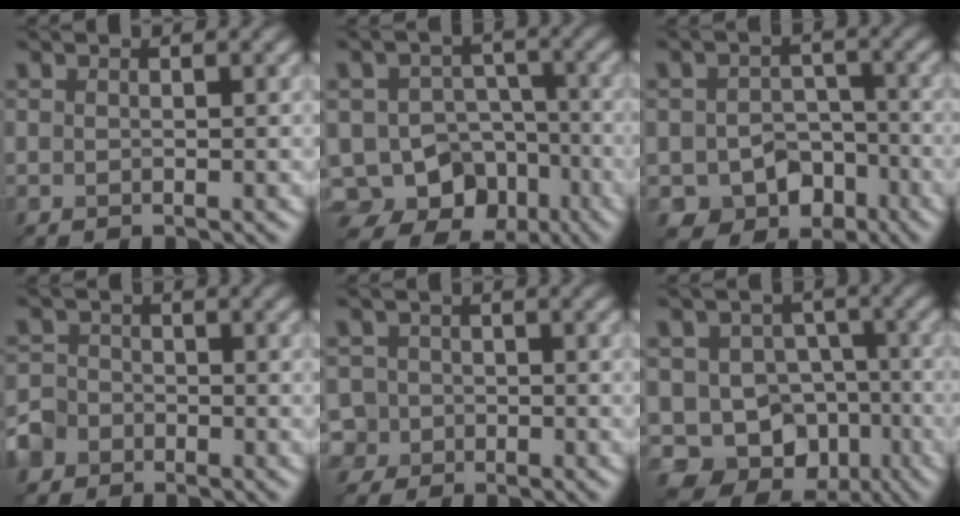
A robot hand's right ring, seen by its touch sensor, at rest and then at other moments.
{"total": 11.6, "force": [-6.7, 9.3, 2.2], "torque": [-0.034, -0.021, -0.096]}
{"total": 3.8, "force": [-2.7, 2.6, 0.4], "torque": [-0.008, 0.004, -0.019]}
{"total": 2.7, "force": [-2.3, 1.3, -0.5], "torque": [-0.005, 0.002, -0.032]}
{"total": 2.5, "force": [-1.6, 1.6, -0.9], "torque": [0.019, 0.013, -0.027]}
{"total": 9.6, "force": [-4.3, 8.2, 2.5], "torque": [-0.034, -0.008, -0.059]}